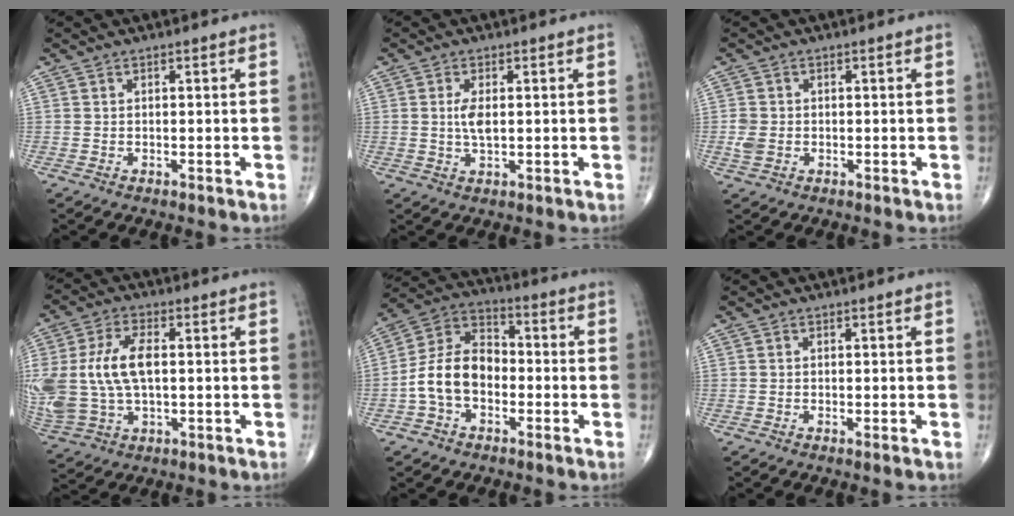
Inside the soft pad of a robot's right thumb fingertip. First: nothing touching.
{"total": 3.6, "force": [0.4, 1.5, 3.2], "torque": [-0.067, -0.005, 0.010]}
{"total": 2.7, "force": [-0.4, 2.2, 1.6], "torque": [-0.034, 0.002, -0.006]}
{"total": 15.6, "force": [0.9, 8.8, 12.9], "torque": [-0.294, 0.007, 0.025]}
{"total": 11.6, "force": [-2.7, 8.0, 7.9], "torque": [-0.137, 0.044, -0.062]}
{"total": 1.1, "force": [0.0, 0.2, 1.1], "torque": [-0.020, -0.005, -0.002]}